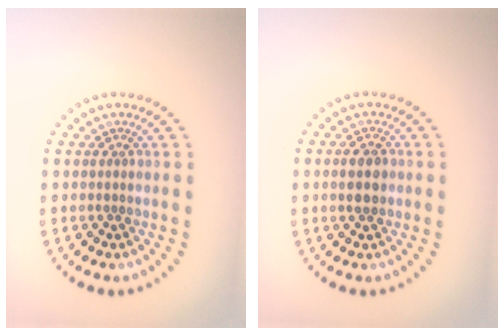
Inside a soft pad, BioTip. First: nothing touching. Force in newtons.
{"total": 2.9, "press": 2.9, "slide": 0.0}